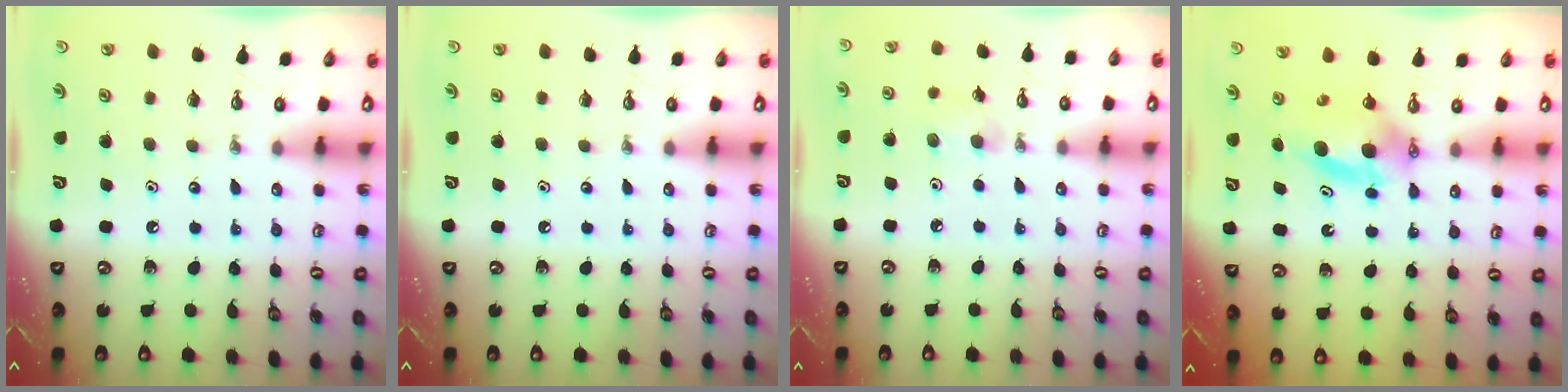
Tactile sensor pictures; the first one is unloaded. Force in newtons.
{"total": 0.0}
{"total": 4.6, "press": 4.4, "slide": 1.4}
{"total": 6.4, "press": 6.1, "slide": 1.9}